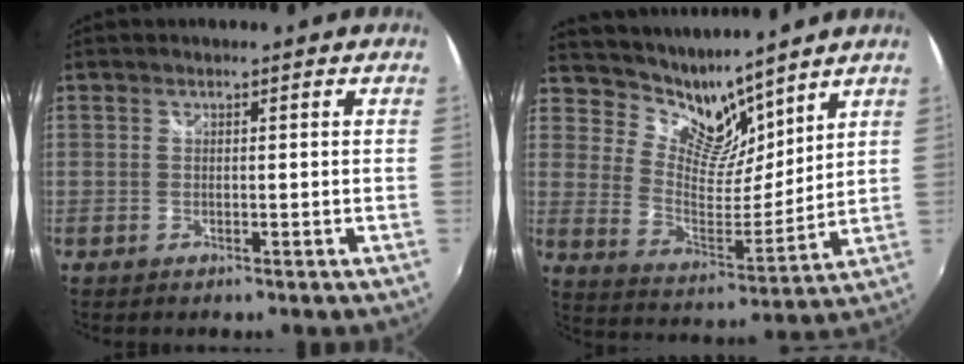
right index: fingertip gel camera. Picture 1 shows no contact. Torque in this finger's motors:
{"motor_torque": [-0.28, 0.73, 0.03, -0.03]}